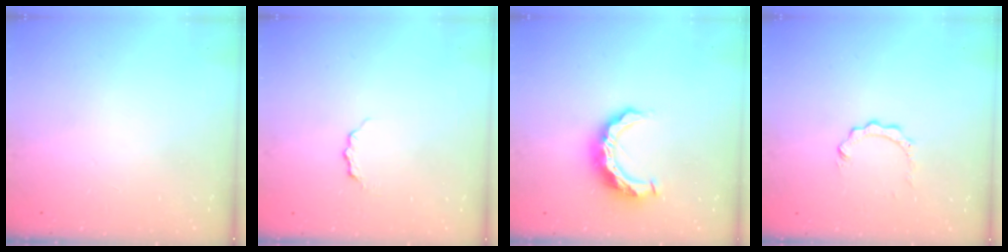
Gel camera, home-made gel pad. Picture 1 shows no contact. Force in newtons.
{"total": 4.0, "press": 3.9, "slide": 0.4}
{"total": 9.7, "press": 9.7, "slide": 1.2}
{"total": 2.3, "press": 2.3, "slide": 0.2}